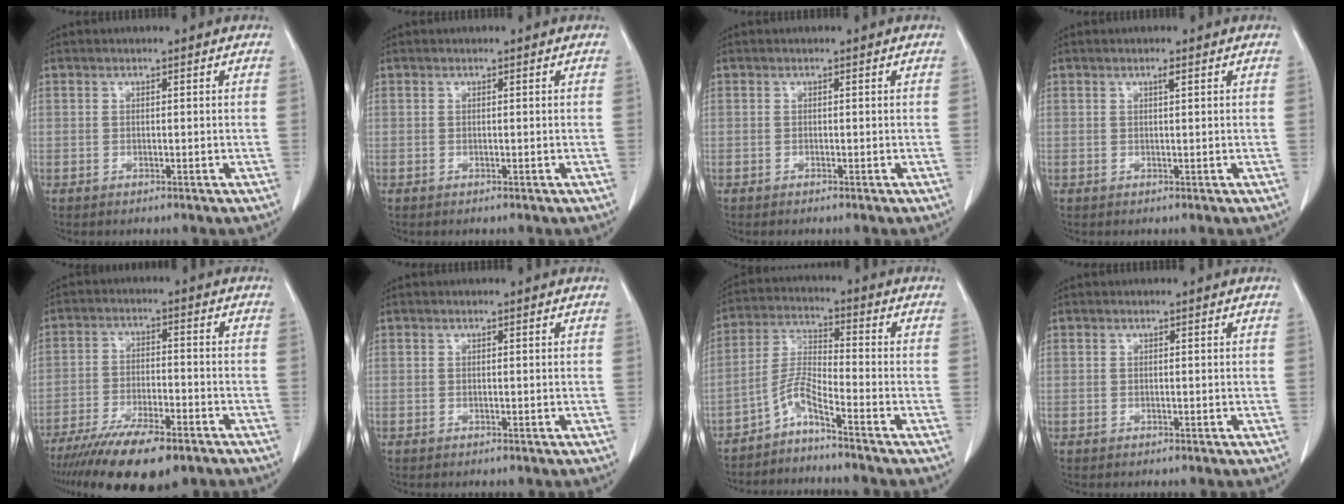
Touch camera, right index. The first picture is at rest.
{"total": 0.0}
{"total": 0.0}
{"total": 0.7, "force": [0.4, 0.0, 0.6], "torque": [-0.012, 0.001, 0.007]}
{"total": 13.8, "force": [-10.1, 3.4, 8.8], "torque": [-0.155, -0.027, -0.166]}
{"total": 0.0}
{"total": 5.2, "force": [-4.2, -0.8, 2.9], "torque": [-0.067, -0.005, -0.087]}
{"total": 0.0}